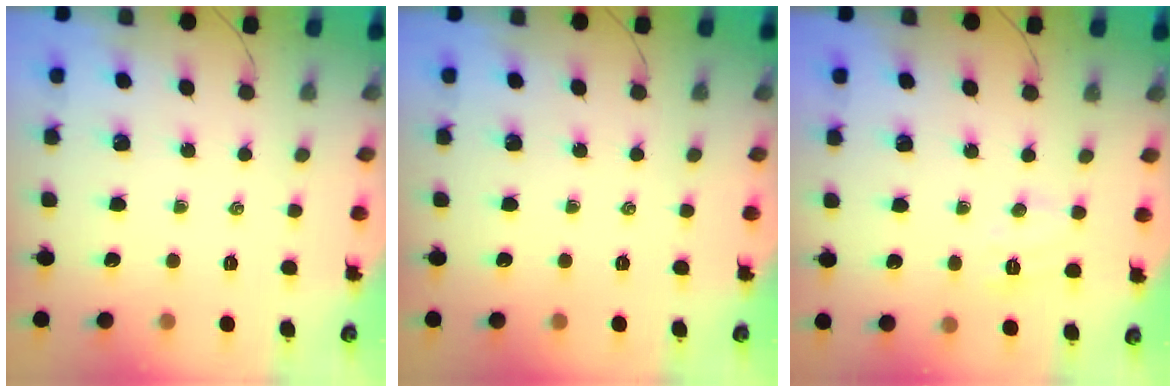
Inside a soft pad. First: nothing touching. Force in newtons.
{"total": 0.0}
{"total": 6.0, "press": 5.9, "slide": 1.1}